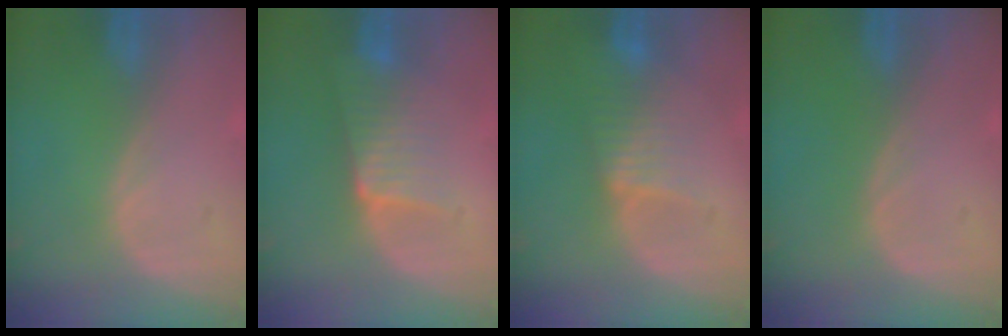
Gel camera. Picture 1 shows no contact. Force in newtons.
{"total": 5.8, "press": 5.5, "slide": 1.7}
{"total": 4.5, "press": 4.5, "slide": 0.5}
{"total": 0.0}